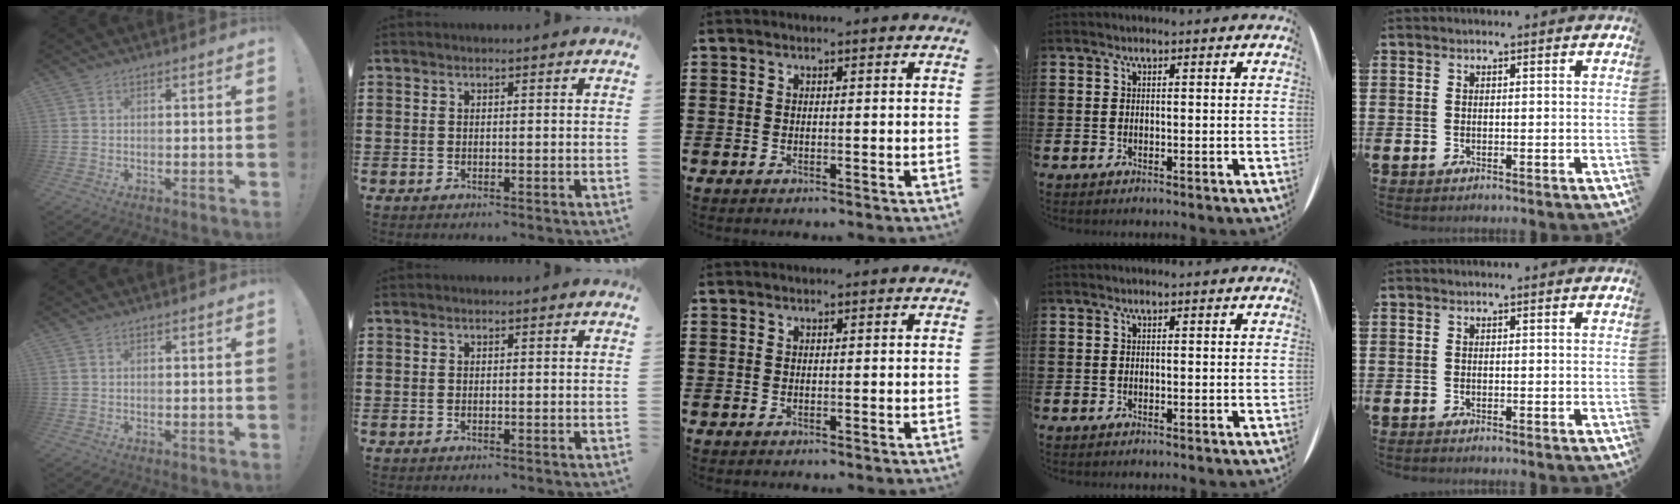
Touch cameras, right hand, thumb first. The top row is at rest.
{}